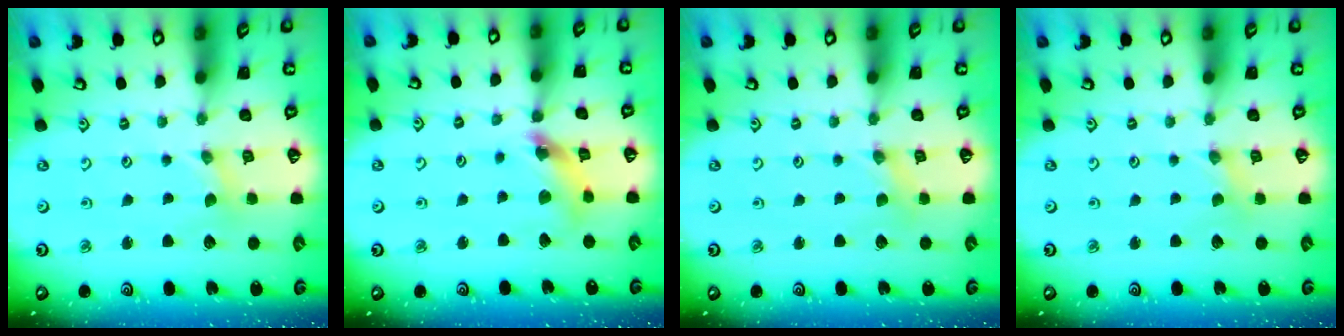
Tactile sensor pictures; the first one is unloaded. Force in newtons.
{"total": 10.7, "press": 10.6, "slide": 1.3}
{"total": 0.0}
{"total": 0.0}